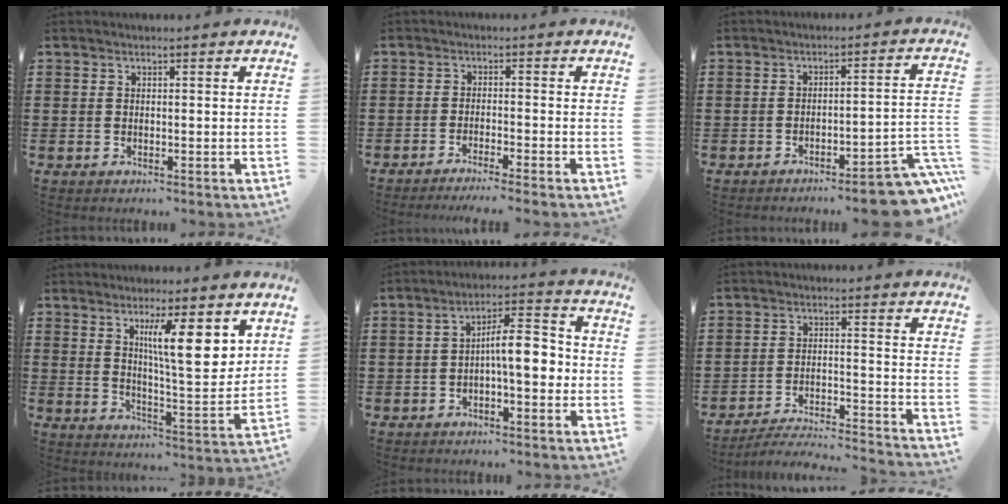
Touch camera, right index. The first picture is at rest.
{"total": 1.9, "force": [-1.8, -0.5, 0.7], "torque": [-0.012, 0.000, -0.035]}
{"total": 6.4, "force": [-5.3, 0.4, 3.6], "torque": [-0.054, -0.001, -0.097]}
{"total": 9.8, "force": [4.9, 1.9, 8.2], "torque": [-0.137, -0.026, 0.076]}
{"total": 7.5, "force": [-0.8, 2.5, 7.0], "torque": [-0.111, 0.002, -0.021]}
{"total": 4.3, "force": [-4.1, -0.2, 1.3], "torque": [-0.036, -0.013, -0.087]}